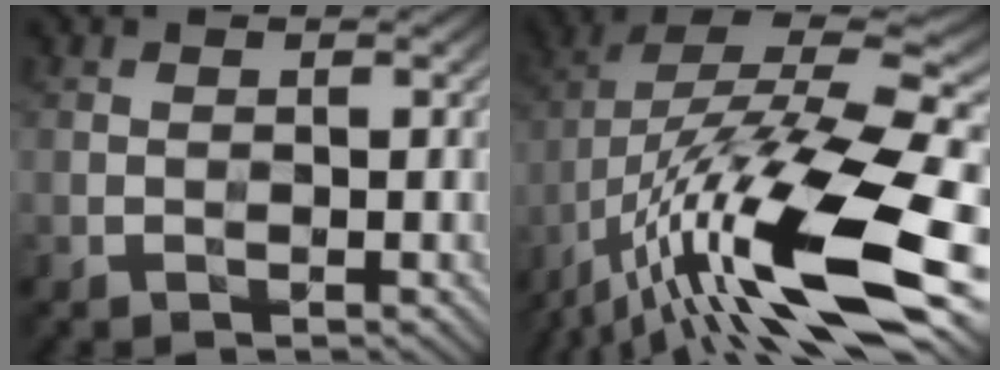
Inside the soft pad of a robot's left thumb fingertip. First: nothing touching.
{"total": 18.9, "force": [-8.1, 5.5, 16.1], "torque": [-0.318, 0.006, -0.151]}